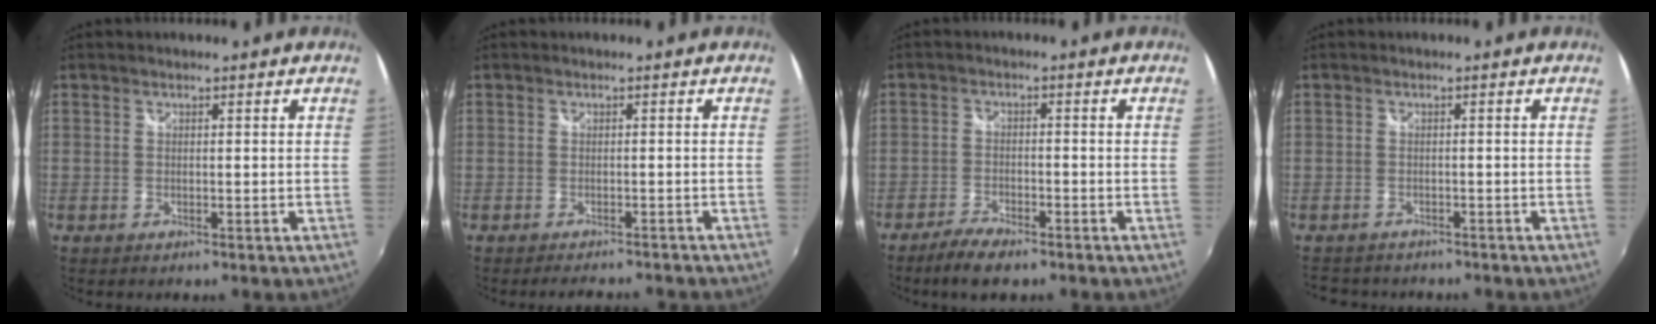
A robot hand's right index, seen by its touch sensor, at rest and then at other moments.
{"total": 5.3, "force": [-4.8, 1.4, 1.8], "torque": [-0.037, -0.011, -0.067]}
{"total": 5.8, "force": [-4.5, 1.7, 3.2], "torque": [-0.087, -0.007, -0.086]}
{"total": 4.3, "force": [-3.5, 2.4, 0.8], "torque": [-0.021, 0.003, -0.057]}